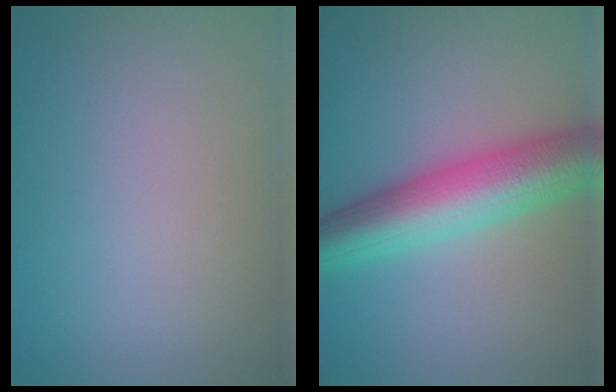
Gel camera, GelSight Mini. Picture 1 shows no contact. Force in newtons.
{"total": 8.0, "press": 8.0, "slide": 0.3}